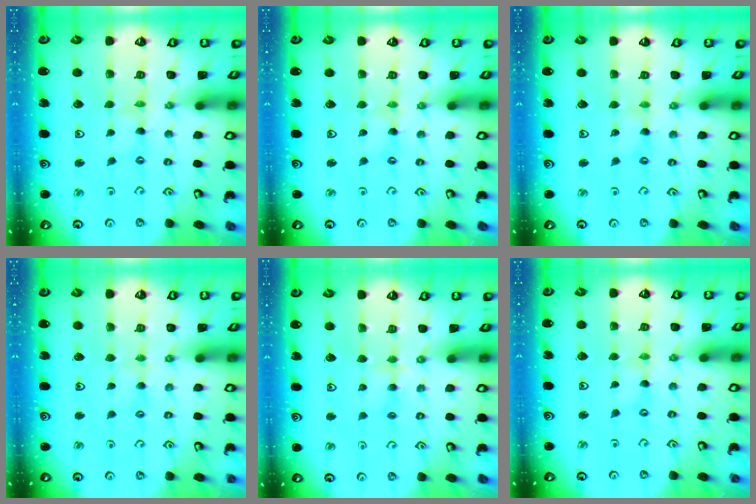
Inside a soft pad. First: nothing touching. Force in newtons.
{"total": 0.0}
{"total": 0.0}
{"total": 2.1, "press": 2.1, "slide": 0.4}
{"total": 2.4, "press": 2.4, "slide": 0.4}
{"total": 0.0}